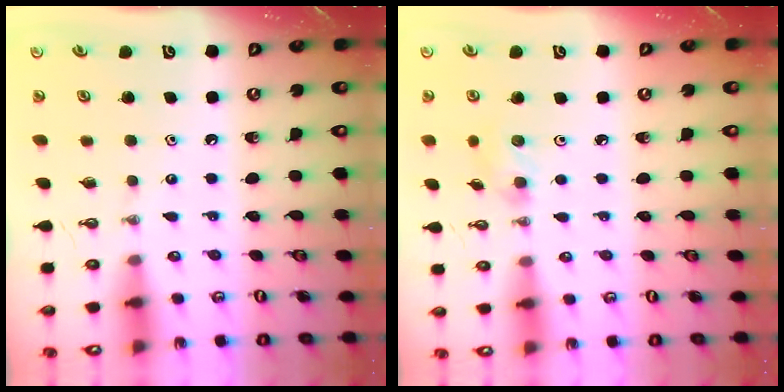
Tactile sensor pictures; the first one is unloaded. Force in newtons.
{"total": 6.3, "press": 5.4, "slide": 3.3}